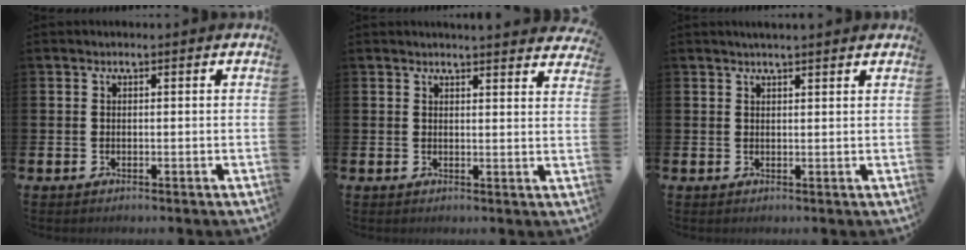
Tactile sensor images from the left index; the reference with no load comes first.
{"total": 2.8, "force": [2.8, -0.2, -0.1], "torque": [0.007, -0.018, 0.050]}
{"total": 1.9, "force": [1.8, -0.1, 0.5], "torque": [-0.002, -0.006, 0.031]}